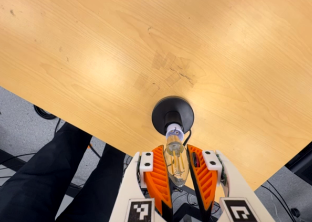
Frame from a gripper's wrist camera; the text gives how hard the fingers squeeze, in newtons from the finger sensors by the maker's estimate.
{"total": 12.2, "left": 13.7, "right": 10.8}